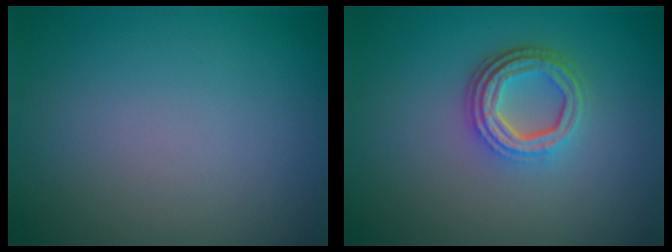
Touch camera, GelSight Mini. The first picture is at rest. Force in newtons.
{"total": 4.3, "press": 3.3, "slide": 2.8}